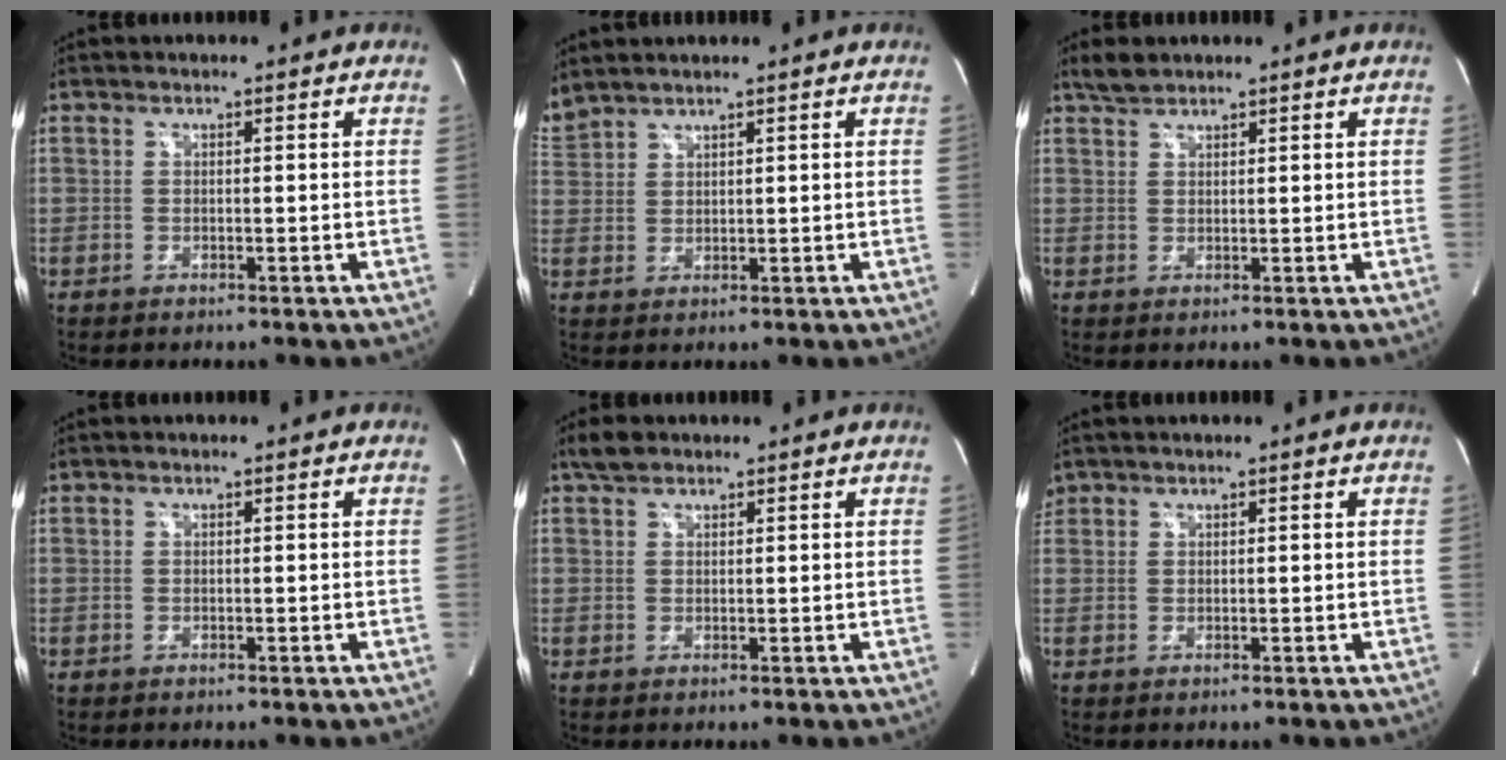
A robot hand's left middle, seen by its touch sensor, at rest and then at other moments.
{"total": 4.1, "force": [4.0, 0.1, 1.1], "torque": [-0.046, 0.022, 0.093]}
{"total": 2.2, "force": [2.0, 0.7, 0.6], "torque": [-0.018, 0.006, 0.039]}
{"total": 0.0}
{"total": 2.3, "force": [1.9, 1.1, 0.8], "torque": [-0.019, 0.009, 0.034]}
{"total": 1.6, "force": [1.3, 1.0, 0.0], "torque": [-0.003, 0.016, 0.027]}